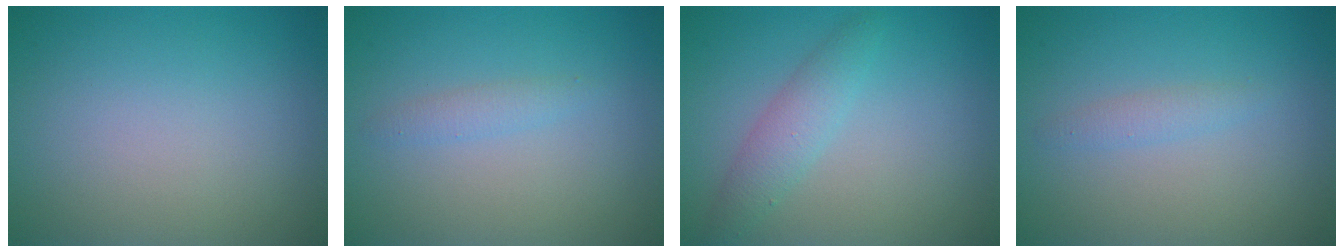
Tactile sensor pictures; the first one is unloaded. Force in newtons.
{"total": 1.2, "press": 1.2, "slide": 0.0}
{"total": 2.4, "press": 2.4, "slide": 0.1}
{"total": 1.1, "press": 1.1, "slide": 0.1}